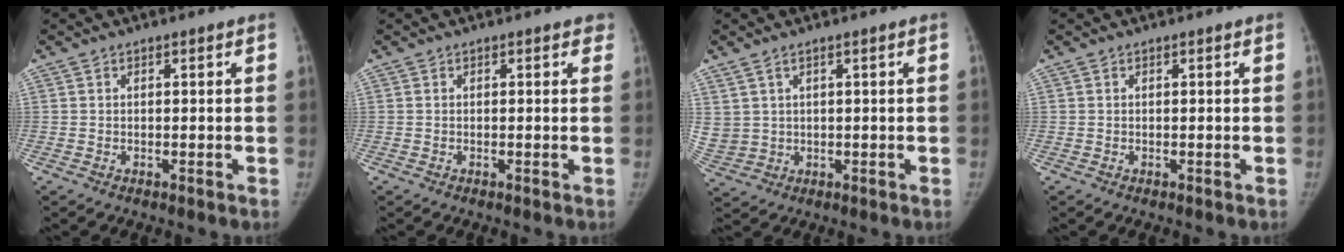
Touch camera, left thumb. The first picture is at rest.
{"total": 0.9, "force": [0.6, 0.6, 0.3], "torque": [0.010, -0.001, -0.001]}
{"total": 5.0, "force": [2.3, 3.6, 2.6], "torque": [-0.058, -0.006, 0.060]}
{"total": 0.0}